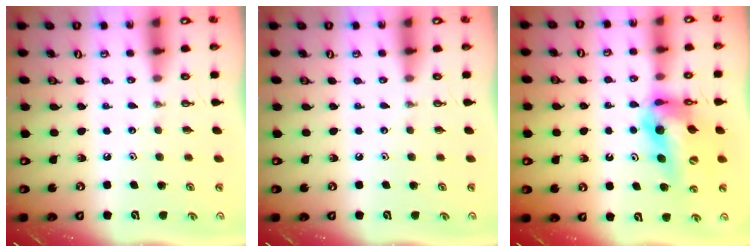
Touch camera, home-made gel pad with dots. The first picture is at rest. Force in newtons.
{"total": 0.0}
{"total": 14.2, "press": 14.0, "slide": 2.2}